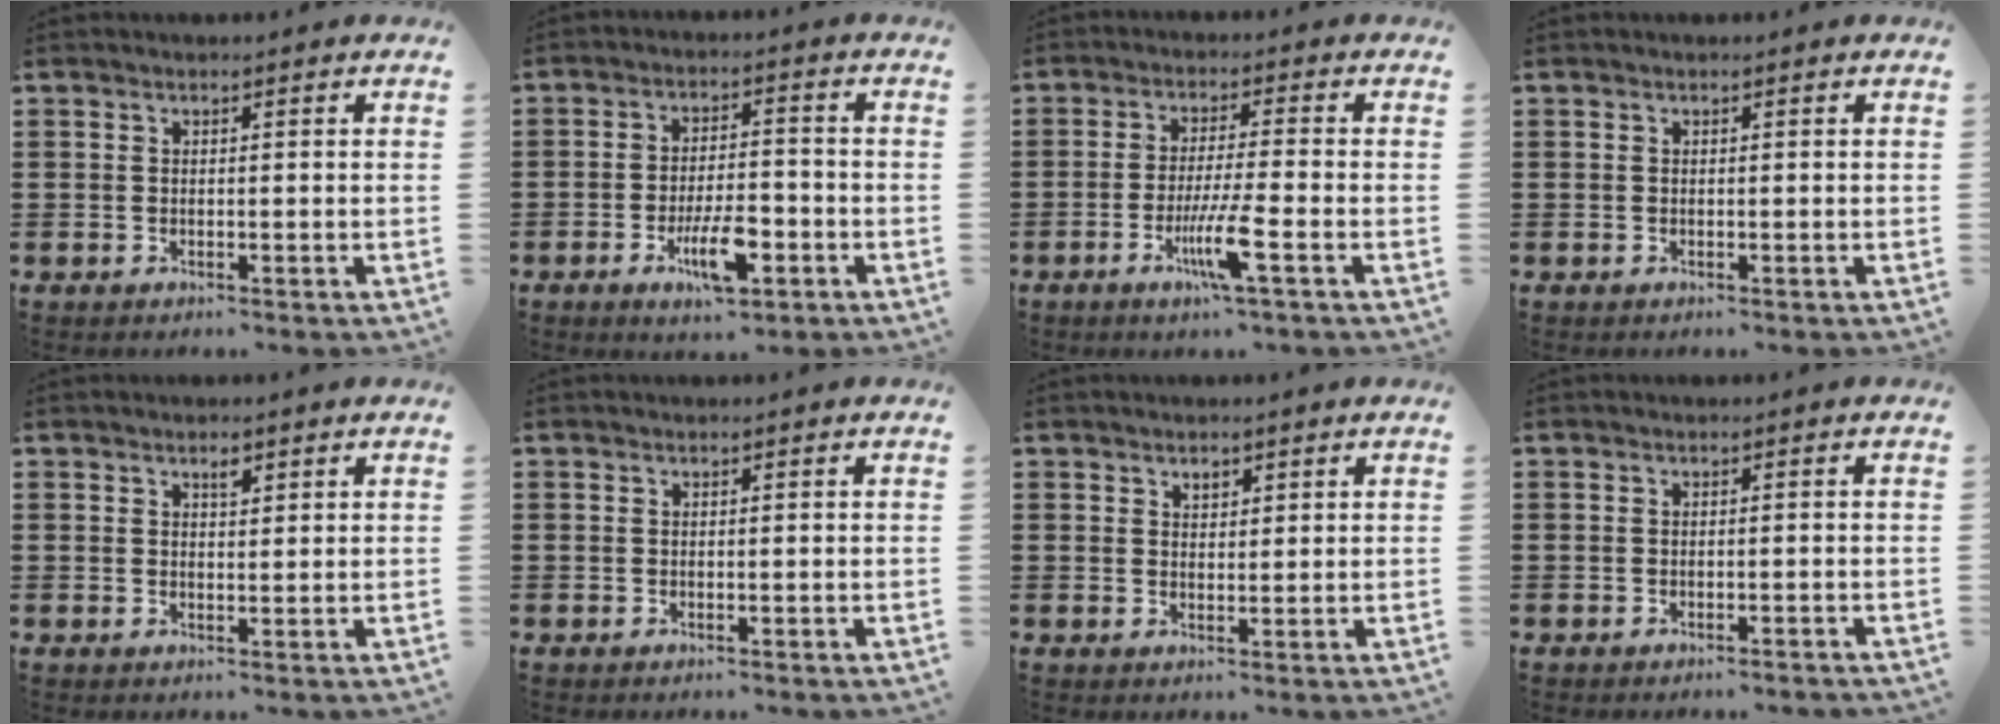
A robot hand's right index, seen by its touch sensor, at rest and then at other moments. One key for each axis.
{"total": 7.5, "fx": -3.3, "fy": 2.7, "fz": 6.2, "tx": -0.117, "ty": 0.000, "tz": -0.058}
{"total": 6.9, "fx": -3.0, "fy": 0.2, "fz": 6.3, "tx": -0.120, "ty": -0.016, "tz": -0.055}
{"total": 0.0}
{"total": 1.6, "fx": 1.0, "fy": 0.7, "fz": 1.1, "tx": -0.015, "ty": 0.001, "tz": 0.015}
{"total": 0.0}
{"total": 1.6, "fx": 1.1, "fy": 0.9, "fz": 0.7, "tx": -0.016, "ty": 0.003, "tz": 0.021}
{"total": 0.7, "fx": -0.7, "fy": 0.0, "fz": 0.2, "tx": -0.006, "ty": -0.003, "tz": -0.014}